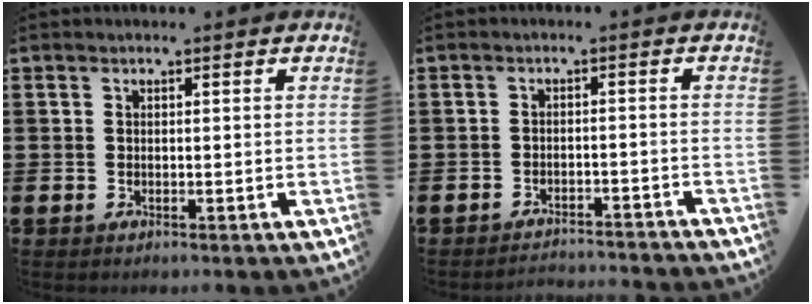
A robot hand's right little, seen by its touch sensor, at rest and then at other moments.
{"total": 2.1, "force": [-2.1, -0.1, -0.2], "torque": [-0.004, 0.005, -0.046]}